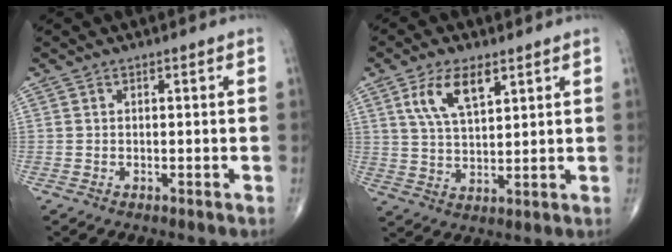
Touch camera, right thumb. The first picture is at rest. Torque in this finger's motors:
{"motor_torque": [-0.33, 0.41, 0.42, 0.21, 0.30]}